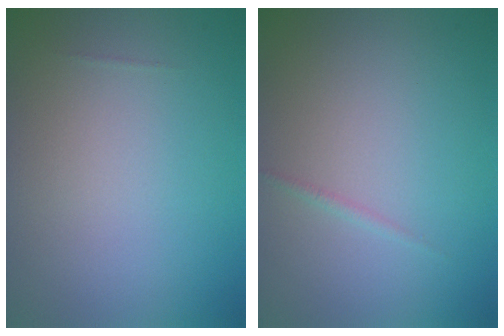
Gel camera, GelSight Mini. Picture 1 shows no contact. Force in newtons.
{"total": 0.5, "press": 0.5, "slide": 0.0}